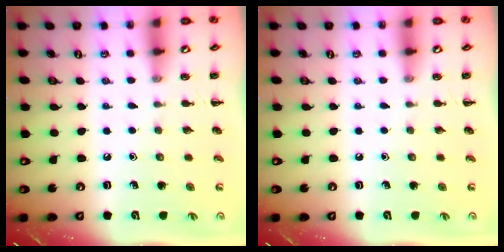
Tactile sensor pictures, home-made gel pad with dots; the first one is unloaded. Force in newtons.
{"total": 0.0}